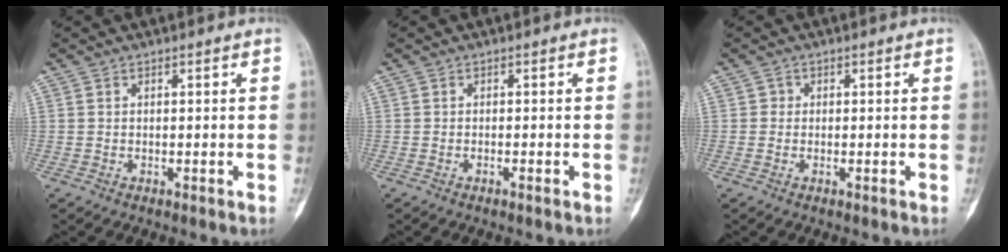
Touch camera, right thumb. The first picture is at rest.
{"total": 0.8, "force": [-0.5, 0.1, 0.7], "torque": [-0.014, 0.003, -0.007]}
{"total": 0.8, "force": [0.0, 0.8, 0.1], "torque": [0.004, 0.003, -0.001]}